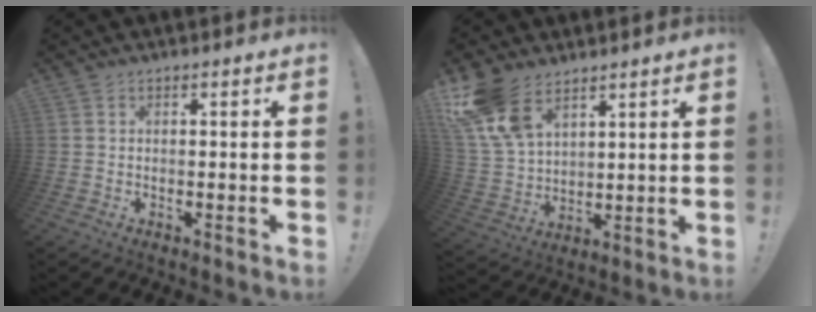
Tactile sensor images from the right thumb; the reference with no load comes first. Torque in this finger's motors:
{"motor_torque": [-0.41, 1.42, 1.11, 0.72, 0.29]}